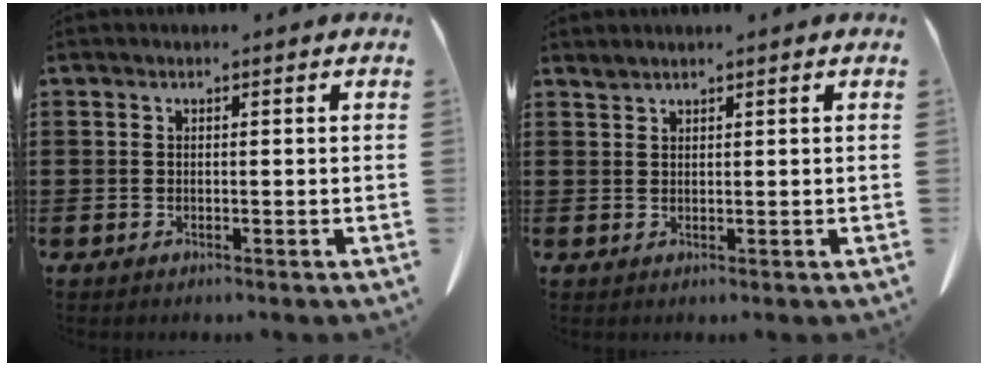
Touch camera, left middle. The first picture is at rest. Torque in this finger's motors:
{"motor_torque": [-0.19, 0.15, 0.06, 0.01]}